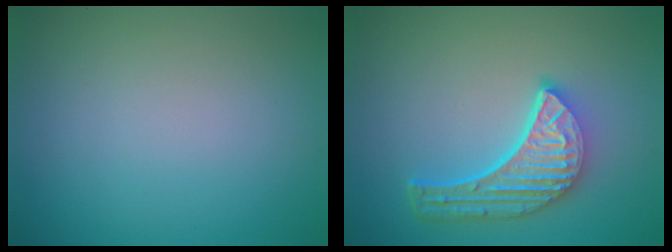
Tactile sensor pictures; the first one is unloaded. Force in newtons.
{"total": 5.8, "press": 4.3, "slide": 3.8}